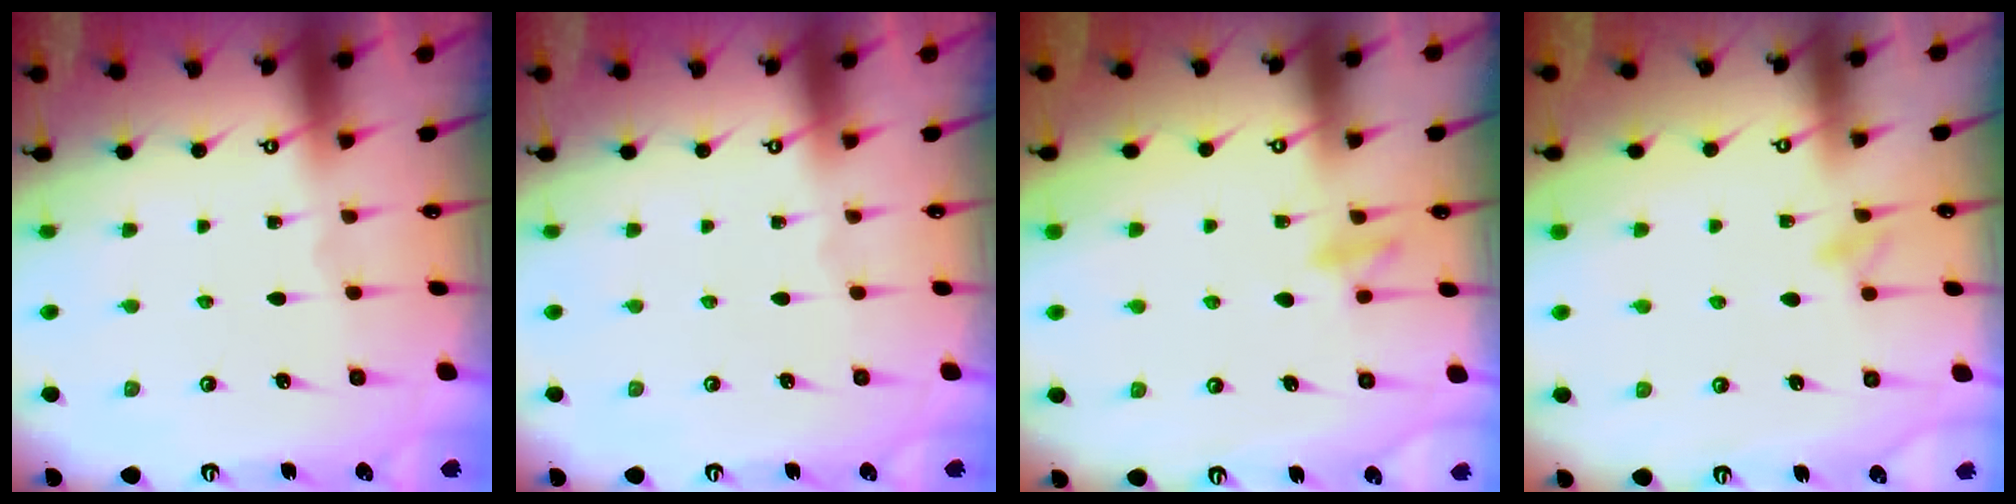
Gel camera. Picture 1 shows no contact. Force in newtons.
{"total": 0.0}
{"total": 9.2, "press": 9.2, "slide": 0.8}
{"total": 8.1, "press": 8.1, "slide": 0.7}